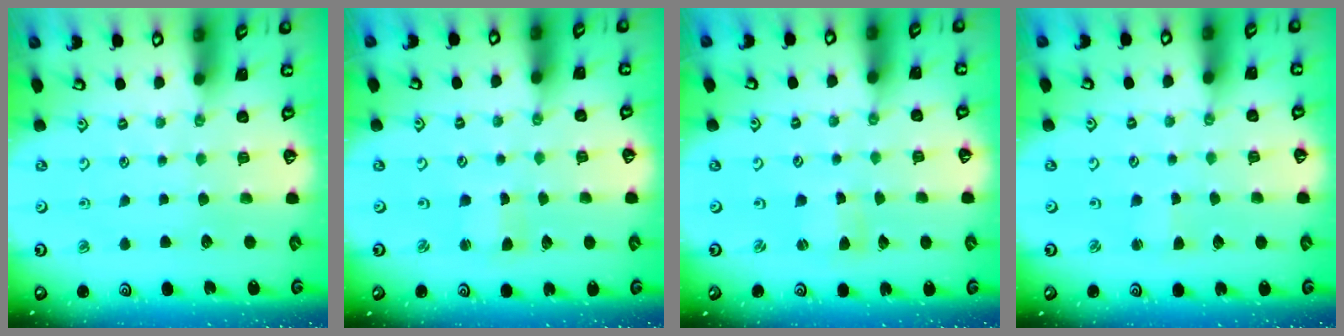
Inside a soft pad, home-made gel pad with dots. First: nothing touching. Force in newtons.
{"total": 1.1, "press": 1.0, "slide": 0.2}
{"total": 0.8, "press": 0.8, "slide": 0.1}
{"total": 1.9, "press": 1.8, "slide": 0.4}